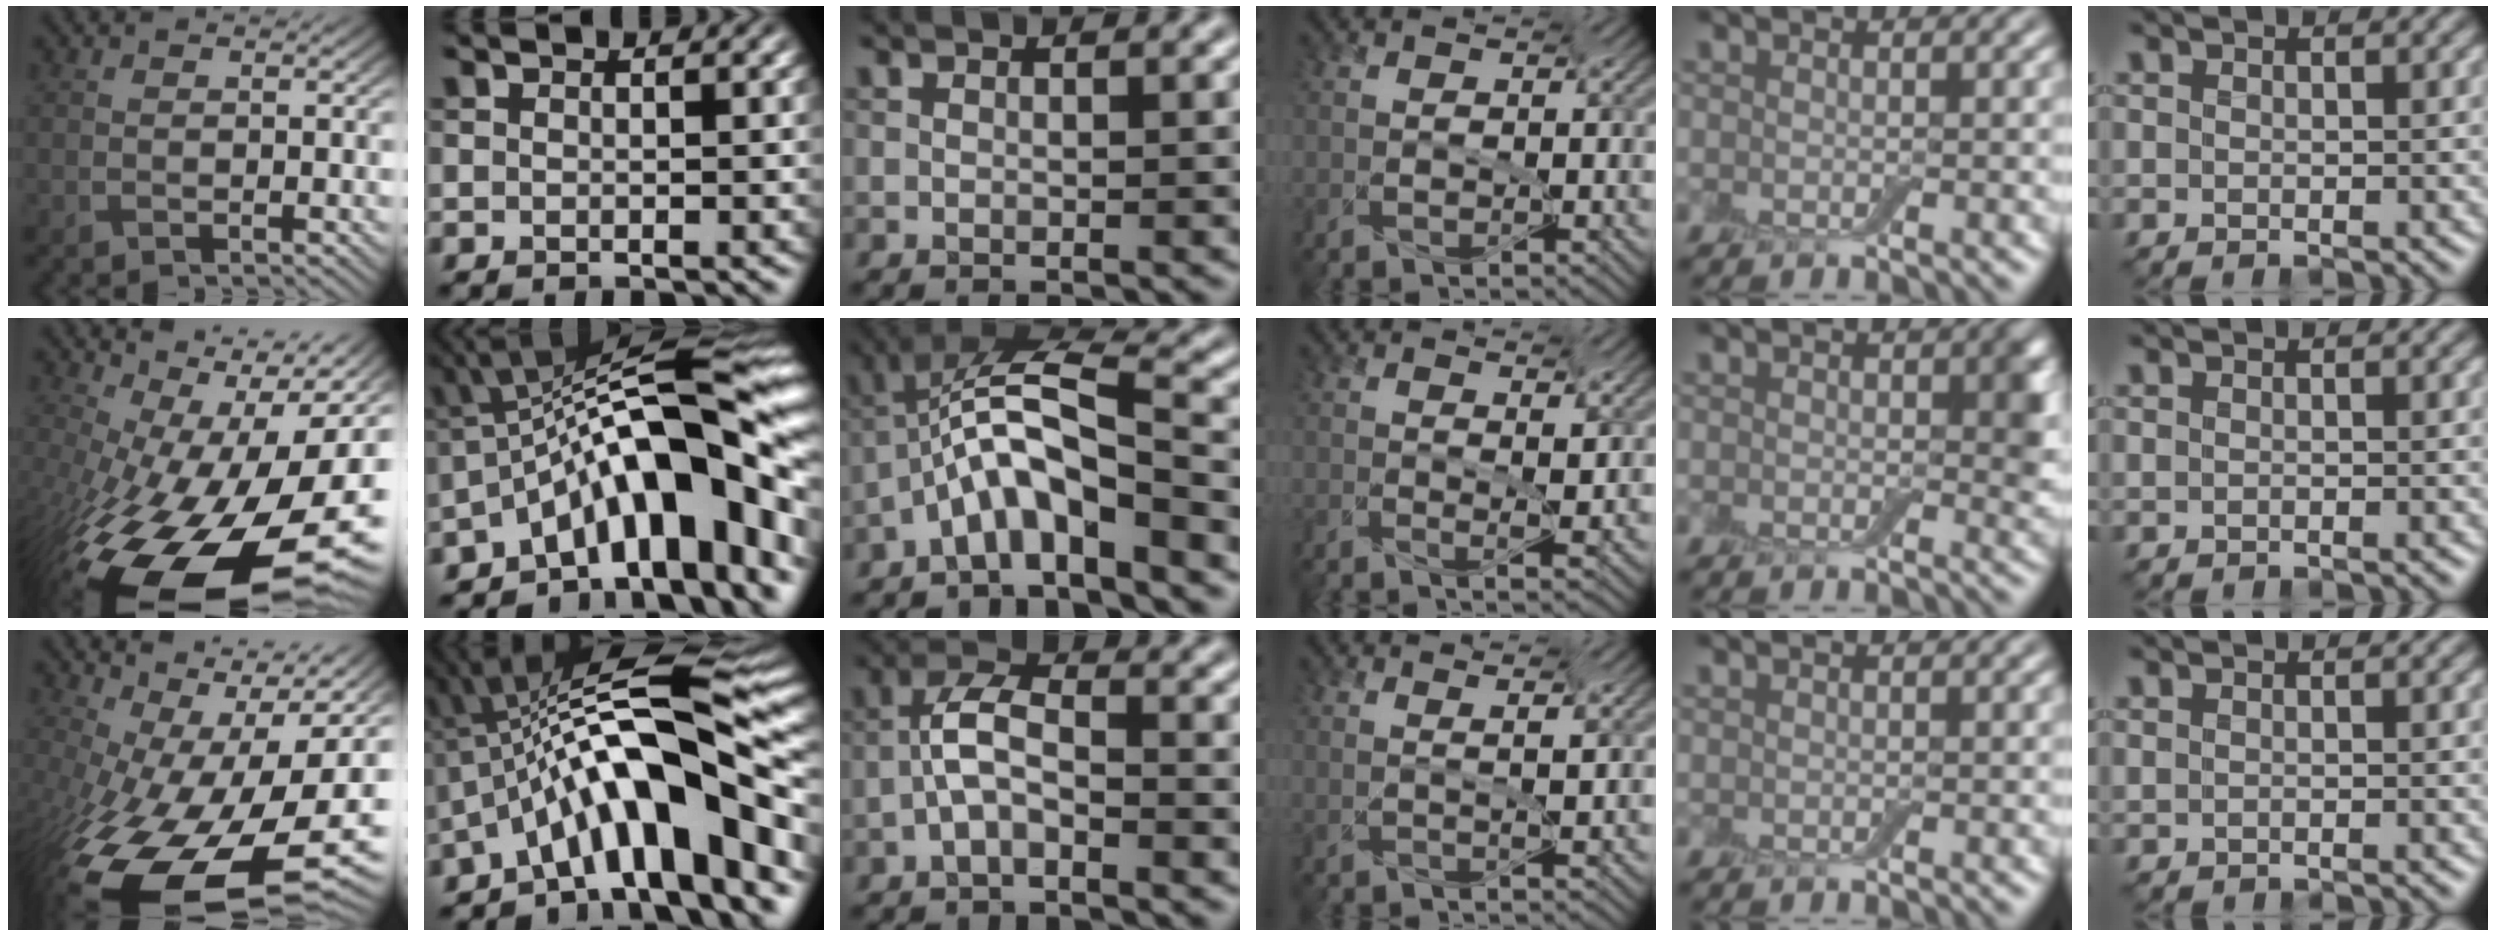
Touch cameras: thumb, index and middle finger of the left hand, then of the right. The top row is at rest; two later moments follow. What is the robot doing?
{"motion": "screw", "object": "jar lid"}